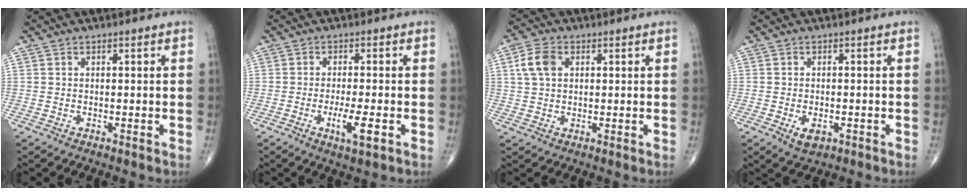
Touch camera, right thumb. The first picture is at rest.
{"total": 5.2, "force": [-1.7, 1.1, 4.8], "torque": [-0.087, -0.007, -0.029]}
{"total": 5.6, "force": [1.6, 3.8, 3.8], "torque": [-0.075, 0.007, 0.028]}
{"total": 3.4, "force": [-1.2, 2.0, 2.5], "torque": [-0.035, -0.001, -0.012]}